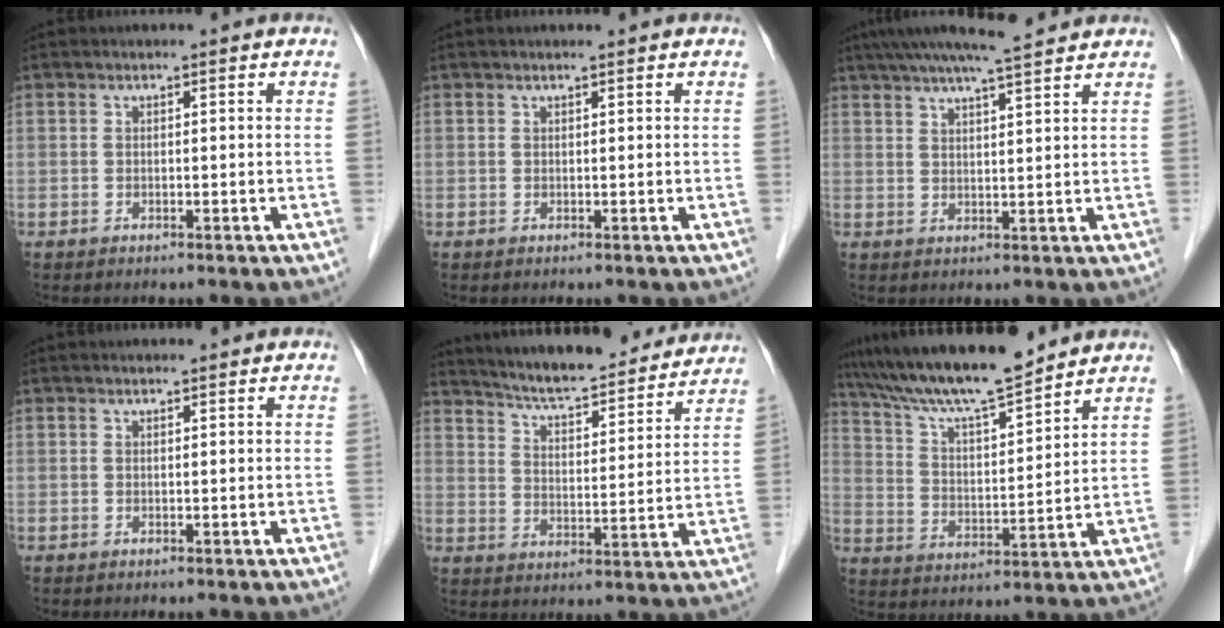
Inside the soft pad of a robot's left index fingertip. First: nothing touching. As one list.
[{"total": 0.6, "force": [0.5, 0.0, 0.4], "torque": [-0.006, 0.003, 0.009]}, {"total": 10.2, "force": [8.9, 0.2, 5.1], "torque": [-0.085, 0.026, 0.127]}, {"total": 1.0, "force": [0.9, 0.0, 0.2], "torque": [-0.006, 0.009, 0.015]}, {"total": 19.7, "force": [18.2, 3.0, 6.8], "torque": [-0.098, -0.003, 0.250]}, {"total": 13.4, "force": [12.0, 0.4, 5.9], "torque": [-0.110, 0.006, 0.212]}]